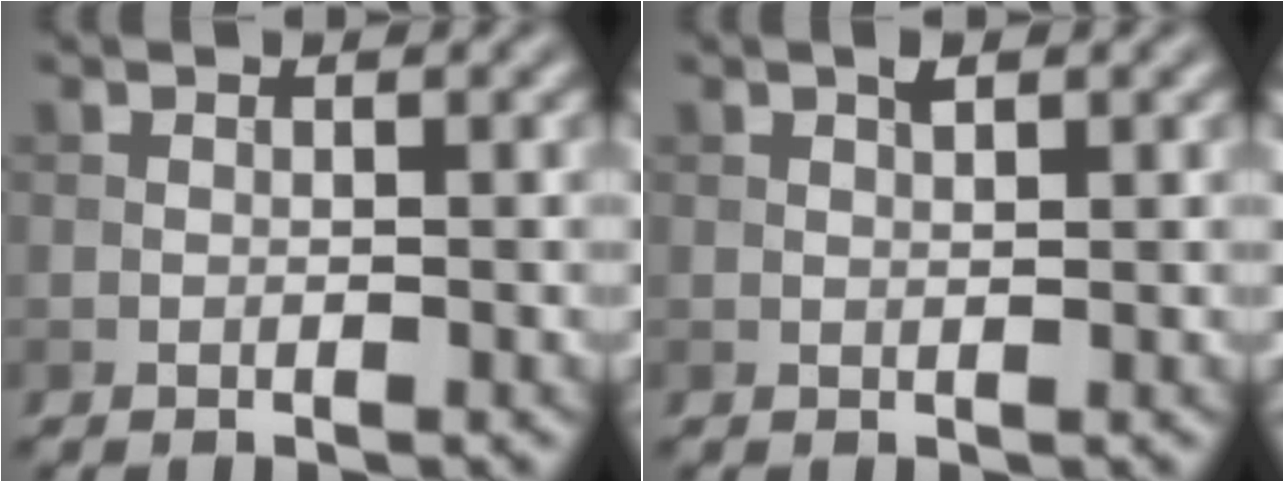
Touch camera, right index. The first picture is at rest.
{"total": 1.1, "force": [0.6, 0.2, 0.9], "torque": [-0.017, 0.001, 0.011]}